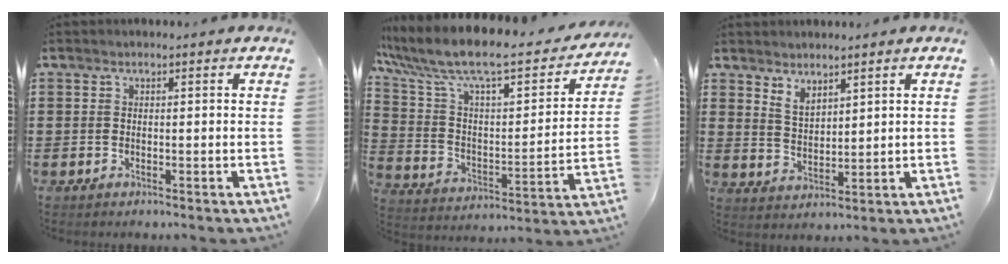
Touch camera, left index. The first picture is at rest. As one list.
[{"total": 10.0, "force": [8.0, 2.0, 5.7], "torque": [-0.147, -0.058, 0.132]}, {"total": 3.3, "force": [3.0, 1.1, 0.9], "torque": [-0.024, -0.004, 0.056]}]